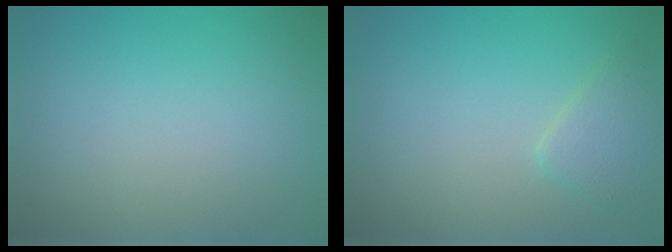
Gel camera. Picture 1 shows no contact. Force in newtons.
{"total": 1.8, "press": 1.8, "slide": 0.2}